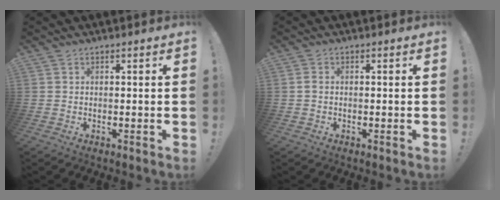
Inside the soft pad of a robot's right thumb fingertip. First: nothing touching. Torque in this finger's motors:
{"motor_torque": [0.02, -0.19, -0.07, 0.07, 0.00]}